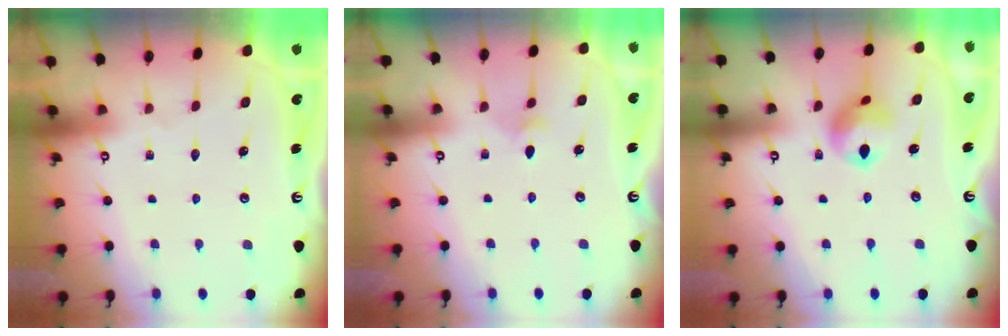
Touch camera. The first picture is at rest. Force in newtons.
{"total": 3.1, "press": 3.0, "slide": 0.8}
{"total": 9.6, "press": 9.6, "slide": 0.7}